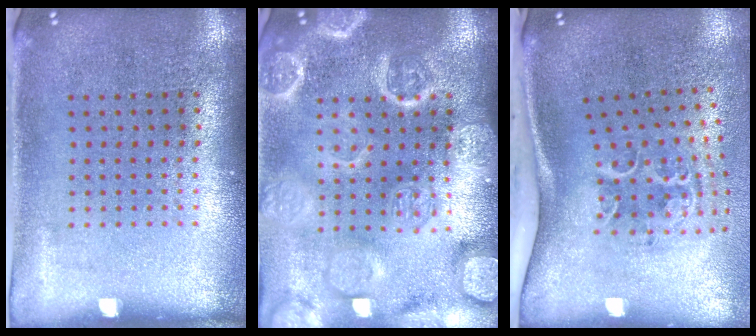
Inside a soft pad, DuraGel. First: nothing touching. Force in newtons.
{"total": 6.4, "press": 6.3, "slide": 0.8}
{"total": 2.3, "press": 1.4, "slide": 1.9}